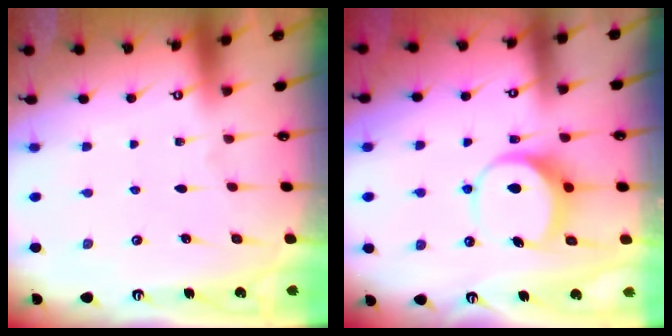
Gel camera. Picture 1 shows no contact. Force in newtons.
{"total": 7.9, "press": 7.8, "slide": 0.8}